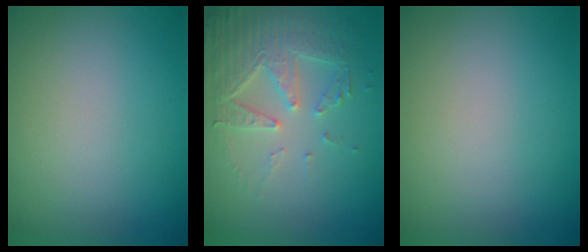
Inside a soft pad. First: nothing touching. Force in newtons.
{"total": 5.0, "press": 3.9, "slide": 3.2}
{"total": 0.0}